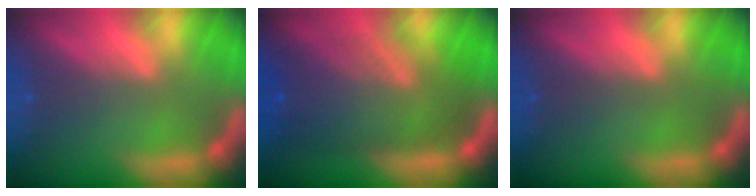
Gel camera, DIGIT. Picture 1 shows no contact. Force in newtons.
{"total": 10.1}
{"total": 0.0}